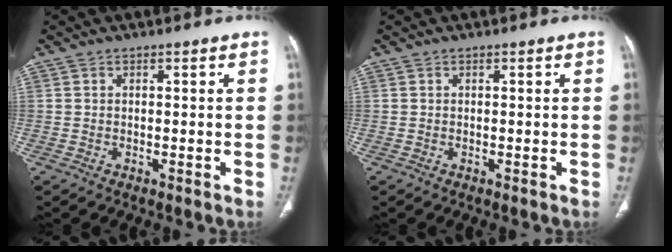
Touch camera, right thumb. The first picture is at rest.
{"total": 0.0}